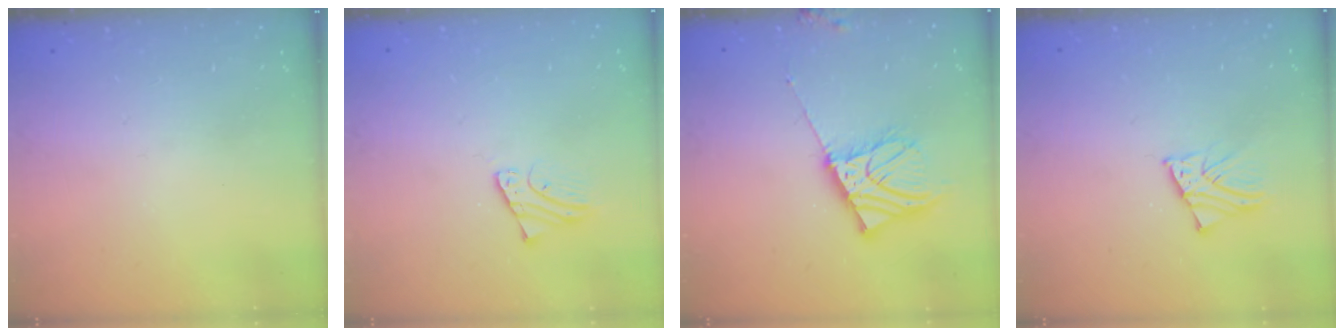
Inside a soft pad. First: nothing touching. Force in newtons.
{"total": 2.1, "press": 2.1, "slide": 0.0}
{"total": 9.7, "press": 9.5, "slide": 1.7}
{"total": 2.3, "press": 2.3, "slide": 0.3}